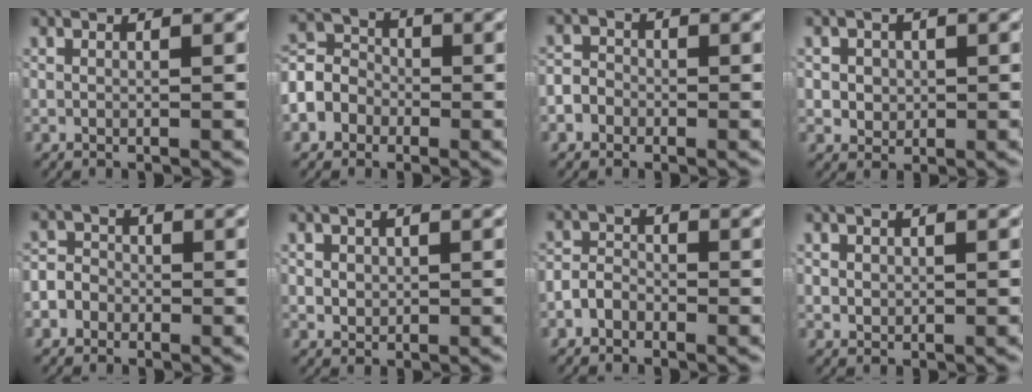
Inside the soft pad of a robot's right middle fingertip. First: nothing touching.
{"total": 6.5, "force": [-0.8, 5.7, 3.1], "torque": [-0.072, -0.013, -0.015]}
{"total": 3.2, "force": [-1.1, 2.8, 1.0], "torque": [-0.013, 0.002, -0.028]}
{"total": 3.0, "force": [-0.1, 2.7, 1.3], "torque": [-0.021, -0.005, 0.001]}
{"total": 4.3, "force": [-1.2, 3.9, 1.4], "torque": [-0.019, 0.002, -0.031]}
{"total": 1.6, "force": [0.2, 1.4, 0.8], "torque": [-0.017, -0.008, 0.012]}
{"total": 2.4, "force": [-1.2, 1.8, 0.9], "torque": [-0.008, 0.002, -0.027]}
{"total": 1.1, "force": [0.2, 0.9, 0.6], "torque": [-0.014, -0.006, 0.012]}